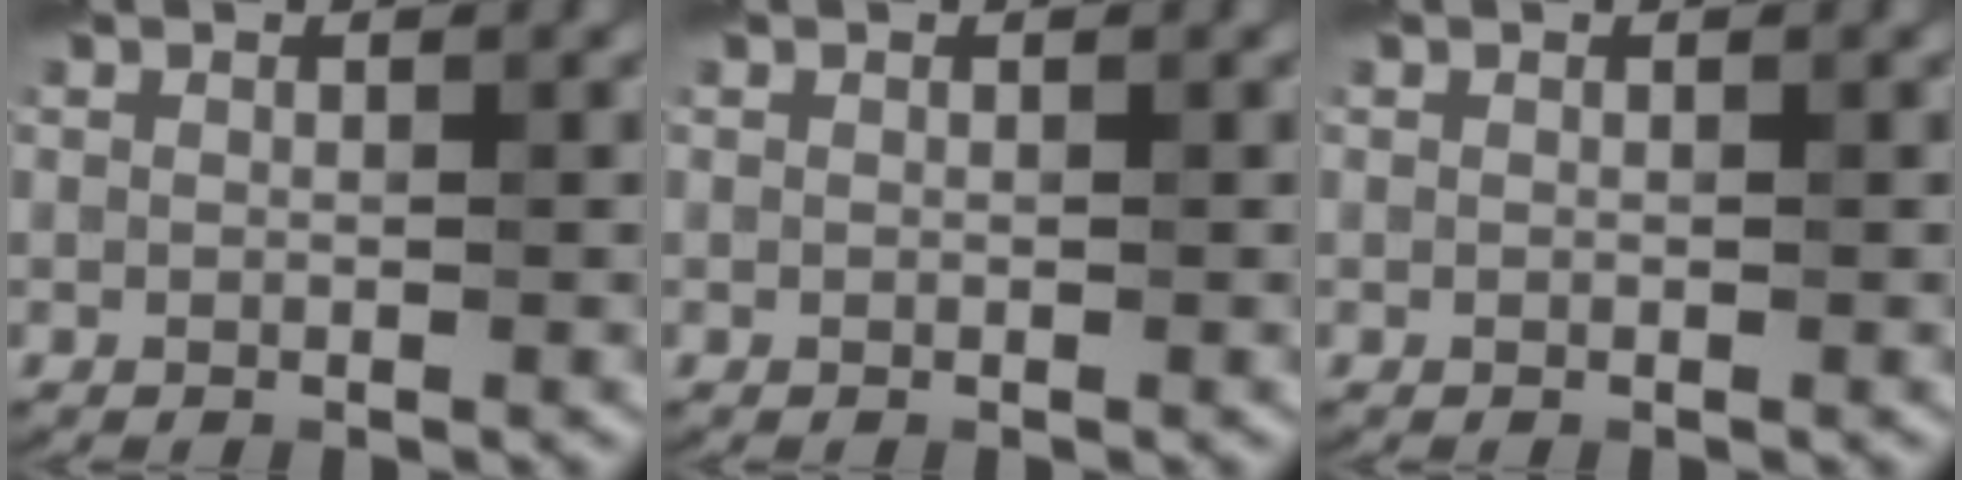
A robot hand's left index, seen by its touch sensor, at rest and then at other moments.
{"total": 0.0}
{"total": 0.0}